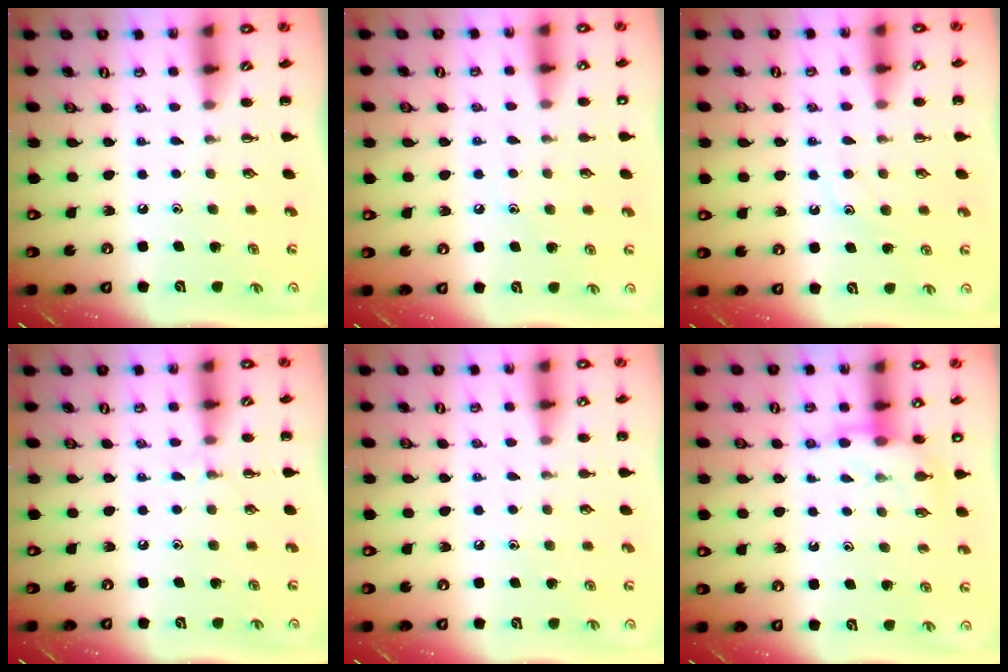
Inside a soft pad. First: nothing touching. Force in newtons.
{"total": 6.1, "press": 5.9, "slide": 1.5}
{"total": 10.7, "press": 10.6, "slide": 1.4}
{"total": 4.6, "press": 4.3, "slide": 1.5}
{"total": 5.1, "press": 4.9, "slide": 1.4}
{"total": 9.2, "press": 9.2, "slide": 0.6}